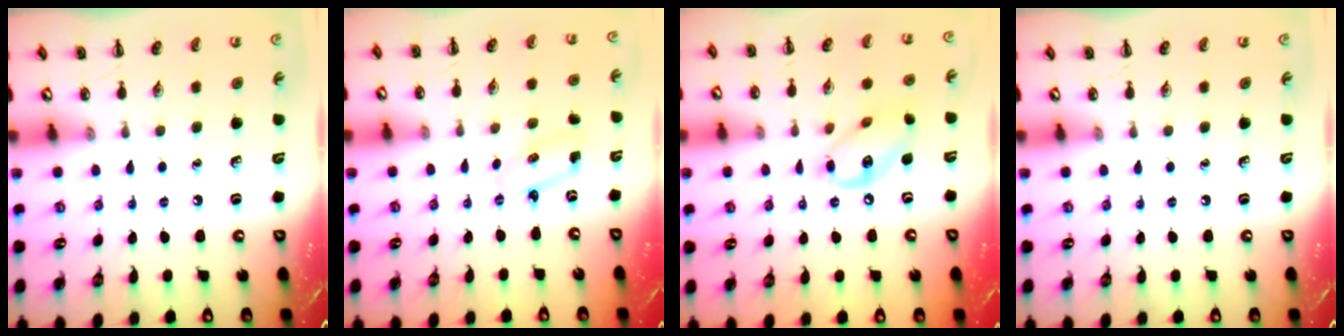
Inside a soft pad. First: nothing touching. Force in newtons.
{"total": 2.6, "press": 2.6, "slide": 0.5}
{"total": 10.9, "press": 10.6, "slide": 2.2}
{"total": 0.0}